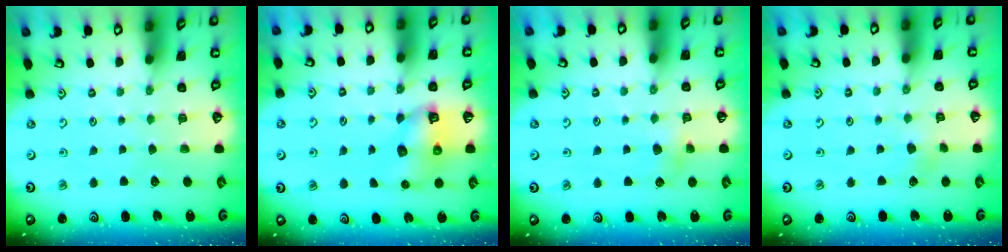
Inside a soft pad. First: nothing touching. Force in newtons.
{"total": 7.2, "press": 7.1, "slide": 0.8}
{"total": 3.8, "press": 3.7, "slide": 0.8}
{"total": 1.3, "press": 1.3, "slide": 0.2}